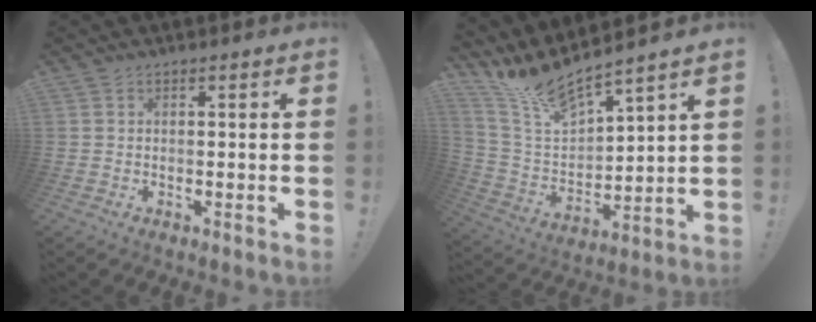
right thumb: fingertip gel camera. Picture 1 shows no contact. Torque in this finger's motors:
{"motor_torque": [-0.05, 0.21, 0.43, 0.16, 0.01]}